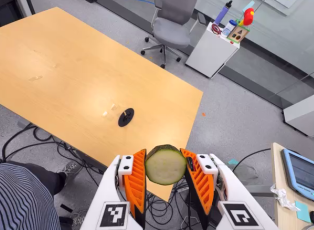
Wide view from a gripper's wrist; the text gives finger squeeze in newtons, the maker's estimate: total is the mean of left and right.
{"total": 9.5, "left": 8.9, "right": 10.1}